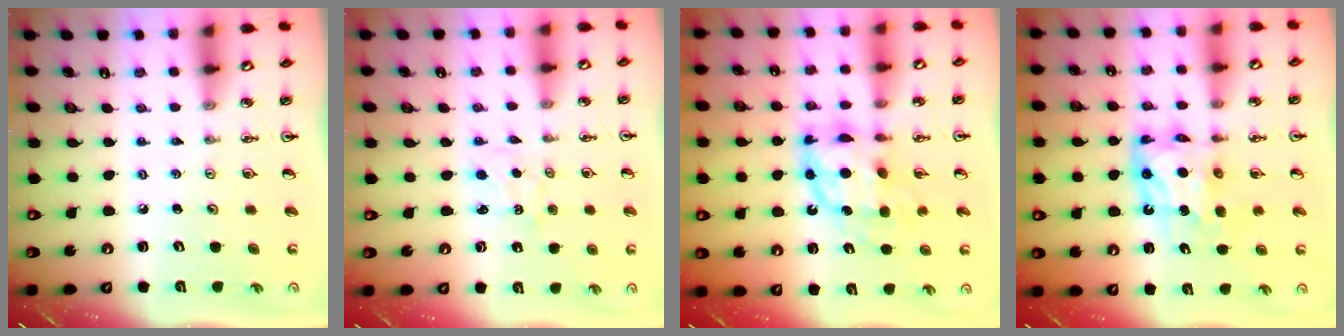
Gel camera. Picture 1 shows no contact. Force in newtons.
{"total": 2.1, "press": 2.1, "slide": 0.2}
{"total": 11.1, "press": 11.0, "slide": 0.9}
{"total": 9.5, "press": 9.5, "slide": 0.9}